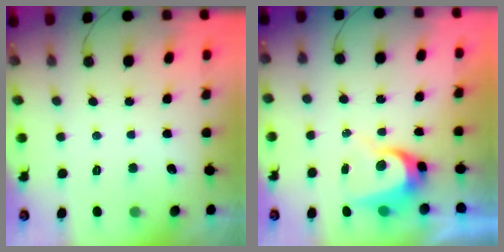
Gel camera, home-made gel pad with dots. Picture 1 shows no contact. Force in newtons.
{"total": 6.9, "press": 6.8, "slide": 0.5}